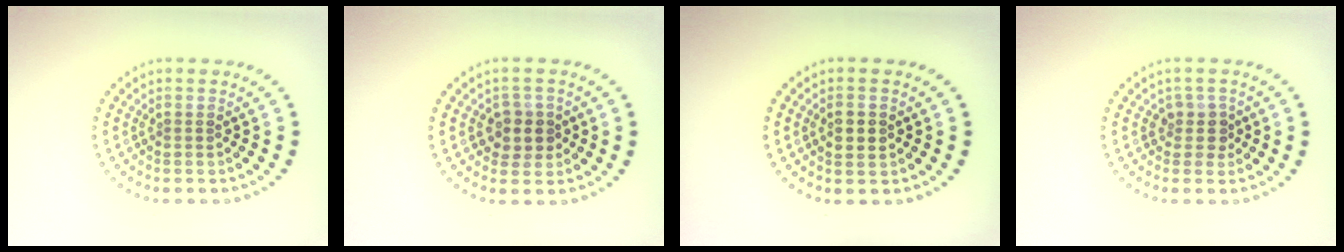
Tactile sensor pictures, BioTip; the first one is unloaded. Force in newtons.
{"total": 2.5, "press": 2.4, "slide": 0.8}
{"total": 1.8, "press": 1.8, "slide": 0.3}
{"total": 1.7, "press": 1.5, "slide": 1.0}